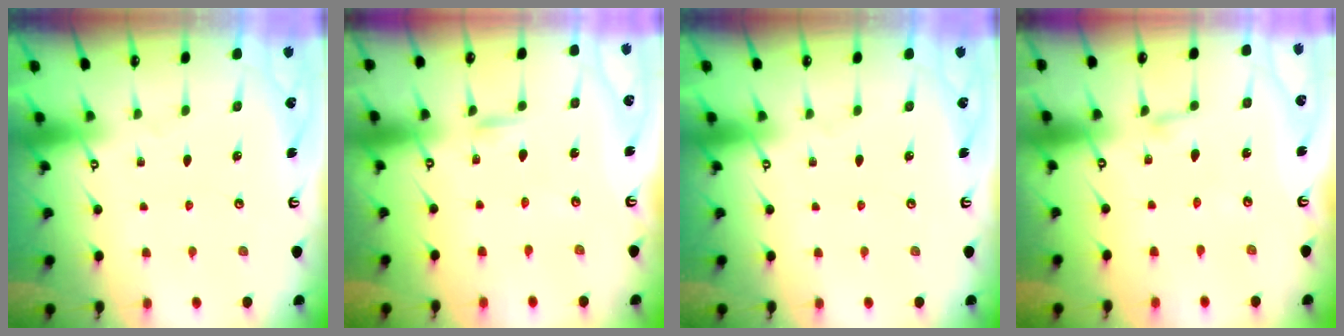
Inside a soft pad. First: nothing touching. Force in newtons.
{"total": 2.4, "press": 2.4, "slide": 0.0}
{"total": 0.0}
{"total": 1.8, "press": 1.7, "slide": 0.2}